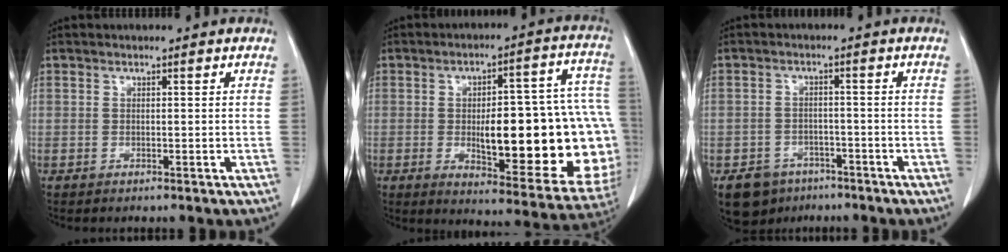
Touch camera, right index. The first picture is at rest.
{"total": 26.5, "force": [-2.6, 7.2, 25.4], "torque": [-0.242, 0.030, -0.011]}
{"total": 6.1, "force": [-4.2, 4.3, 1.2], "torque": [-0.017, 0.006, -0.061]}